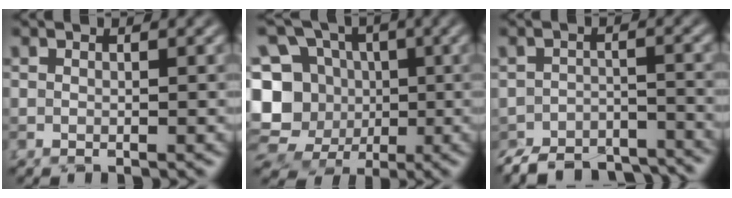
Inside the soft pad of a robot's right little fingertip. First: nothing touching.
{"total": 11.1, "force": [-0.8, 10.3, 4.1], "torque": [-0.113, 0.034, -0.030]}
{"total": 6.5, "force": [-6.2, 2.0, 0.9], "torque": [-0.005, -0.007, -0.091]}